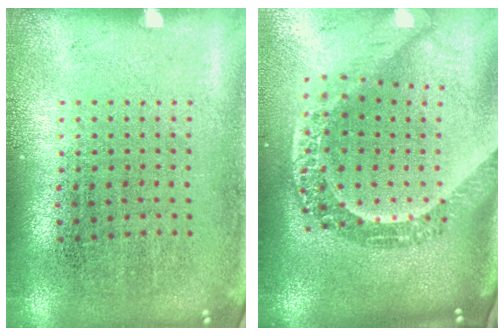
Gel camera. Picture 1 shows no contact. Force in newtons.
{"total": 3.1, "press": 2.3, "slide": 2.0}